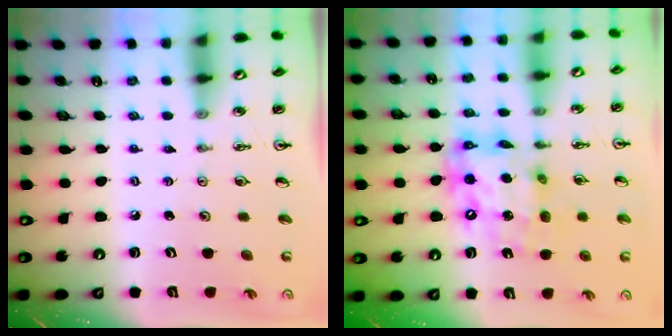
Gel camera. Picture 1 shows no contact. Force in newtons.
{"total": 15.4, "press": 15.4, "slide": 1.2}